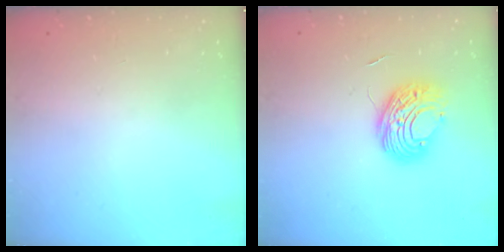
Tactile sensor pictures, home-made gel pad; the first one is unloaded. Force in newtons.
{"total": 8.8, "press": 8.8, "slide": 0.6}